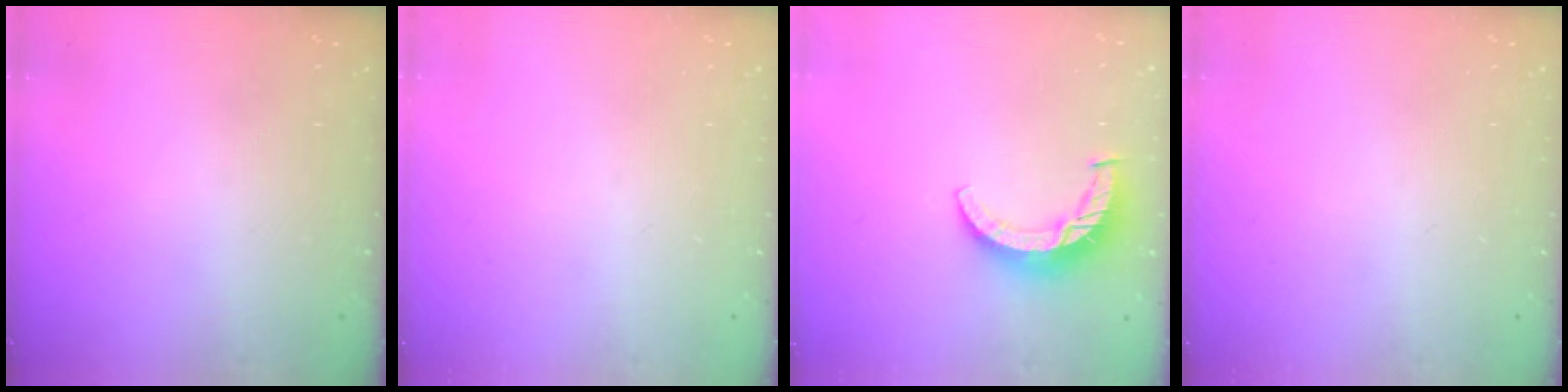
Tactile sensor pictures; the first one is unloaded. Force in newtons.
{"total": 0.0}
{"total": 9.3, "press": 9.3, "slide": 0.5}
{"total": 0.0}